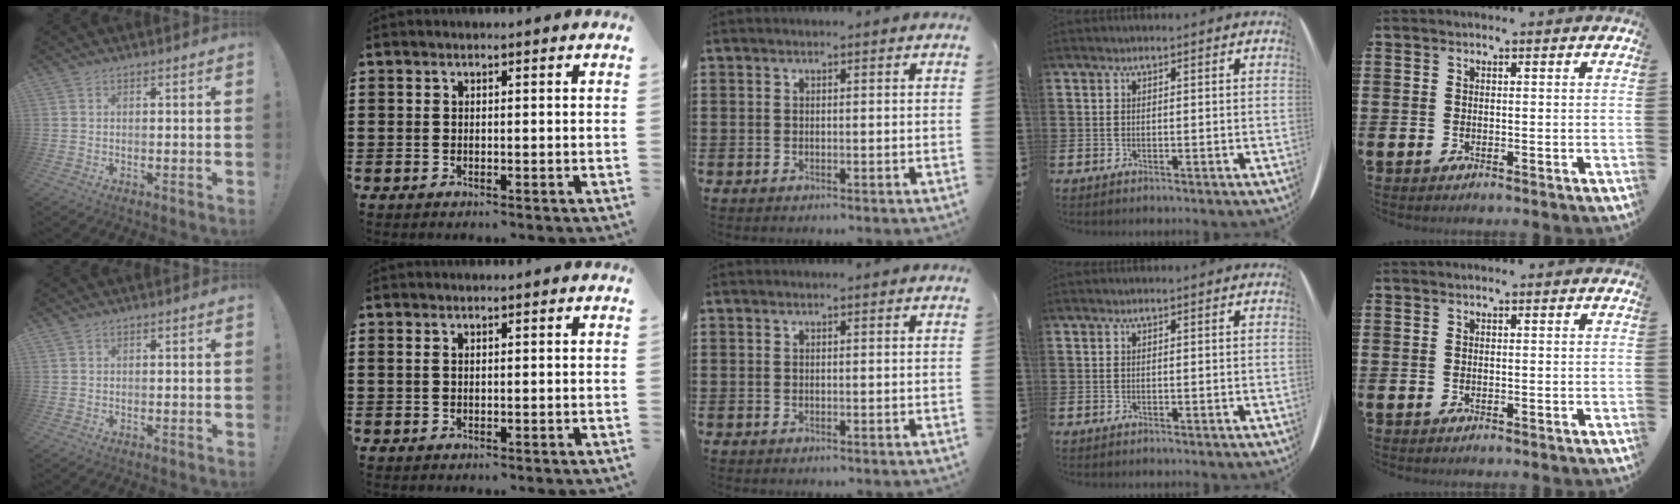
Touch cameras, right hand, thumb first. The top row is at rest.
{"thumb": {"total": 0.5, "force": [0.5, 0.1, 0.2], "torque": [-0.004, -0.001, 0.010]}, "index": {"total": 0.7, "force": [0.3, 0.4, 0.5], "torque": [-0.012, 0.003, 0.005]}}